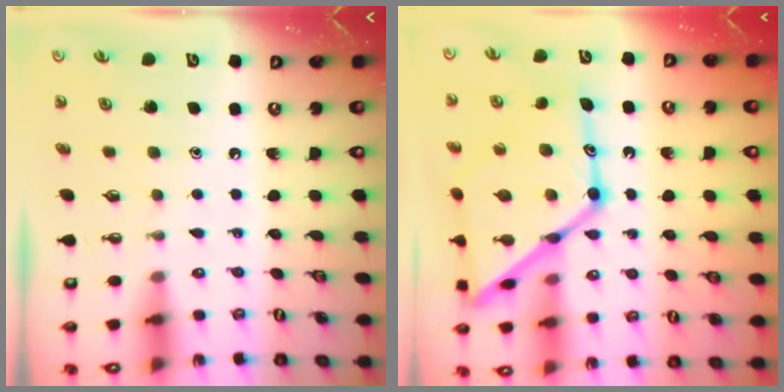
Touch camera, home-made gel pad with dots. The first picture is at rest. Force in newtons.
{"total": 23.3, "press": 23.2, "slide": 2.1}